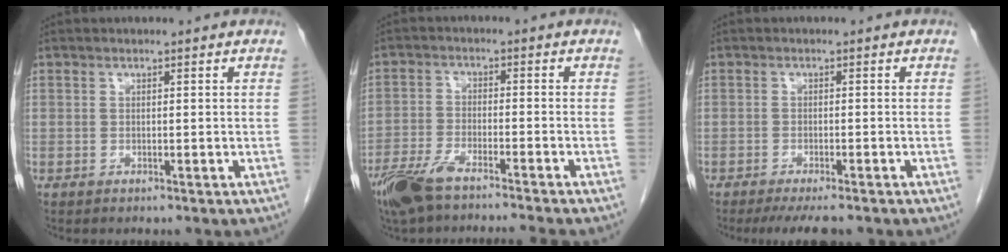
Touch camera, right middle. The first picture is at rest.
{"total": 9.5, "force": [-8.0, 0.2, 5.2], "torque": [-0.095, -0.022, -0.139]}
{"total": 6.0, "force": [-4.9, 1.0, 3.3], "torque": [-0.045, -0.011, -0.074]}